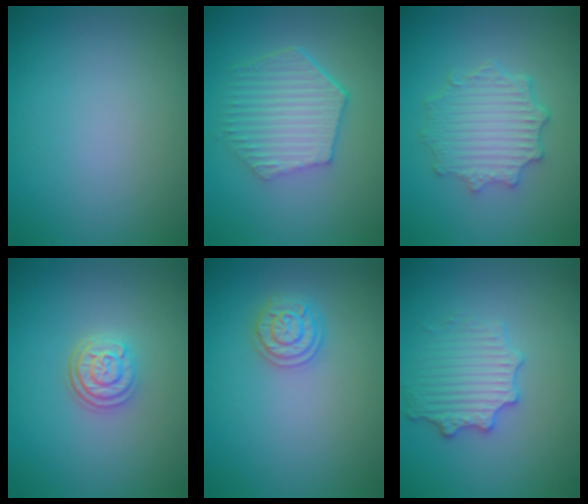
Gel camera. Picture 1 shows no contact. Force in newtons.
{"total": 5.7, "press": 4.3, "slide": 3.8}
{"total": 4.6, "press": 3.8, "slide": 2.6}
{"total": 3.0, "press": 2.4, "slide": 1.8}
{"total": 2.4, "press": 2.4, "slide": 0.4}
{"total": 3.1, "press": 3.0, "slide": 0.7}